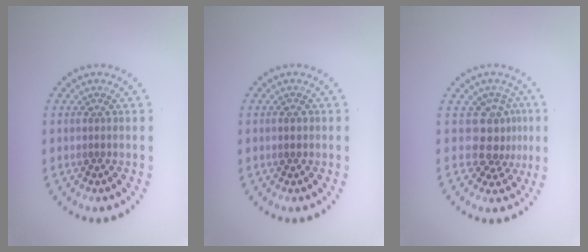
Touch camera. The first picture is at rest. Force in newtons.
{"total": 1.2, "press": 1.2, "slide": 0.1}
{"total": 3.2, "press": 2.4, "slide": 2.1}